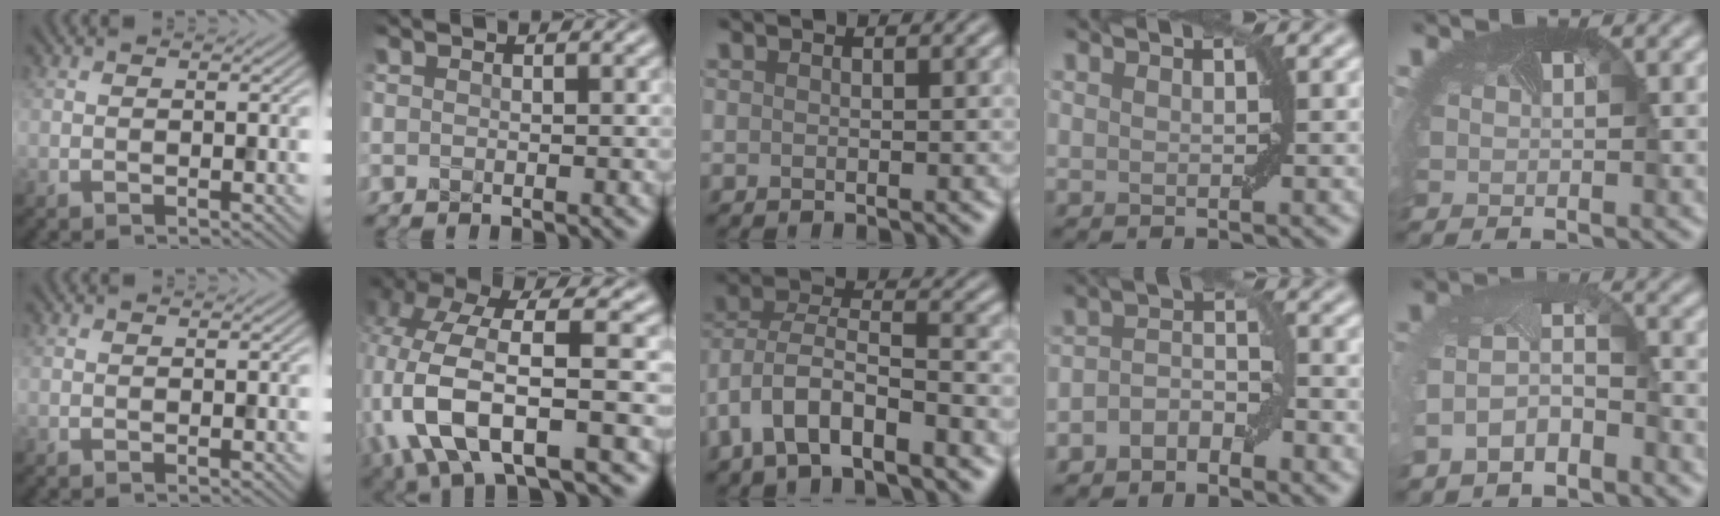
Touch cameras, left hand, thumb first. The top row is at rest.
{"index": {"total": 9.0, "force": [-2.5, 3.7, 7.8], "torque": [-0.168, 0.007, -0.052]}, "middle": {"total": 7.2, "force": [-4.0, 3.0, 5.2], "torque": [-0.093, 0.009, -0.082]}, "ring": {"total": 2.8, "force": [-1.8, 1.4, 1.5], "torque": [-0.029, 0.014, -0.036]}, "little": {"total": 3.6, "force": [-2.3, 1.8, 2.1], "torque": [-0.066, -0.007, -0.052]}}